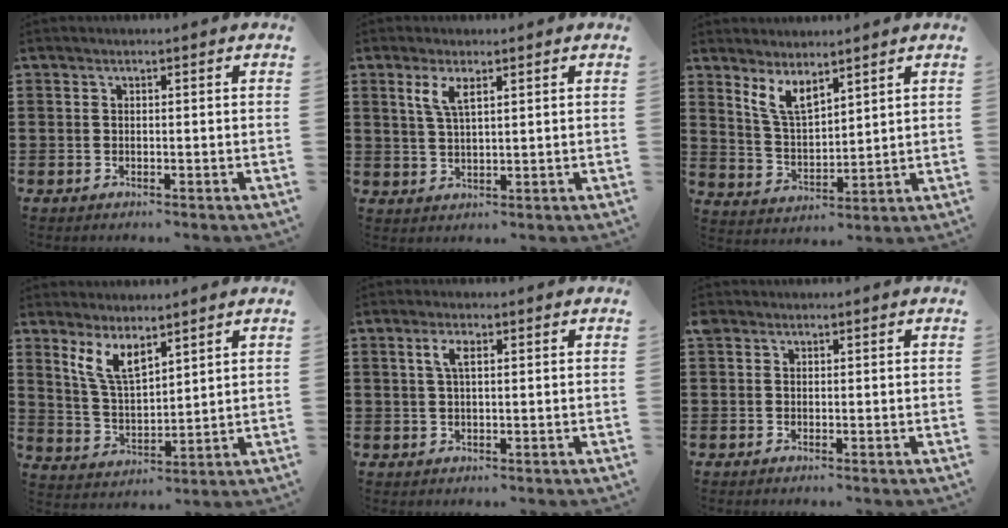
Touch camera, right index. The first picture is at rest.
{"total": 3.6, "force": [1.8, 1.2, 2.9], "torque": [-0.063, 0.005, 0.030]}
{"total": 6.0, "force": [4.5, 2.0, 3.4], "torque": [-0.082, -0.010, 0.083]}
{"total": 6.7, "force": [4.6, 2.3, 4.3], "torque": [-0.098, -0.008, 0.085]}
{"total": 2.9, "force": [0.9, 1.0, 2.6], "torque": [-0.054, 0.008, 0.014]}
{"total": 0.8, "force": [0.4, 0.7, 0.1], "torque": [-0.005, 0.003, 0.008]}